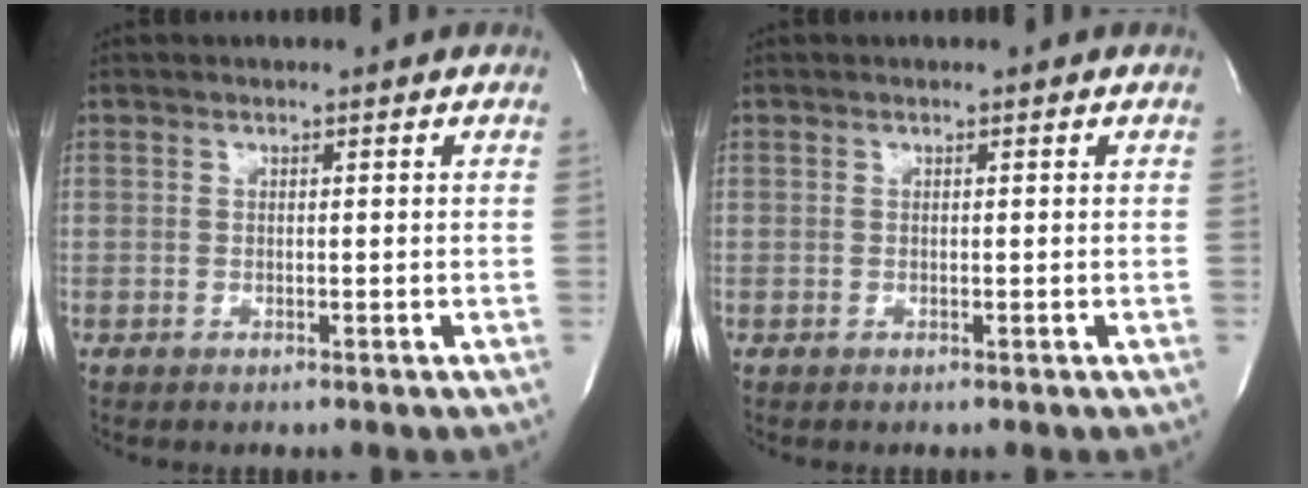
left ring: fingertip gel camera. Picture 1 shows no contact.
{"total": 0.0}